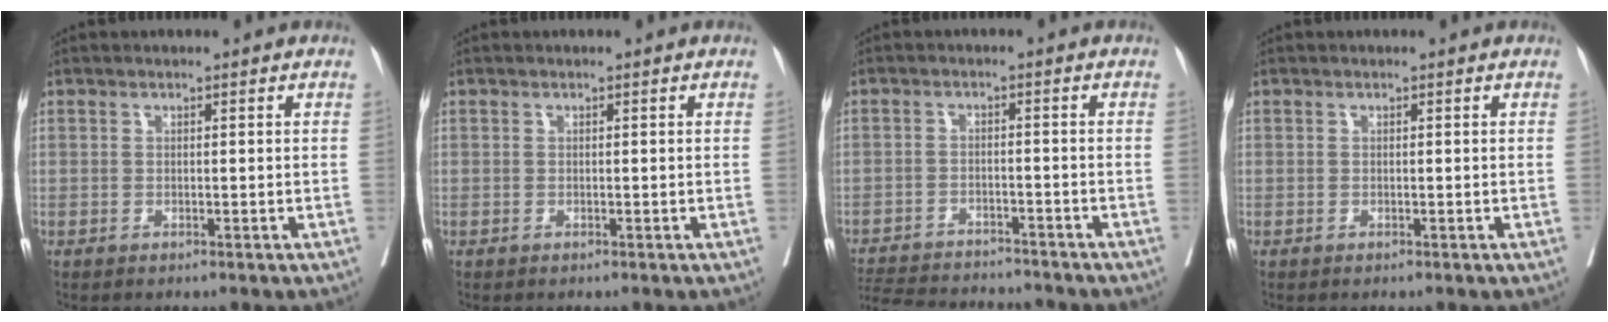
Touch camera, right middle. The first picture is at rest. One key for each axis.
{"total": 0.0}
{"total": 14.1, "fx": -13.3, "fy": 2.0, "fz": 4.2, "tx": -0.089, "ty": -0.006, "tz": -0.191}
{"total": 0.0}